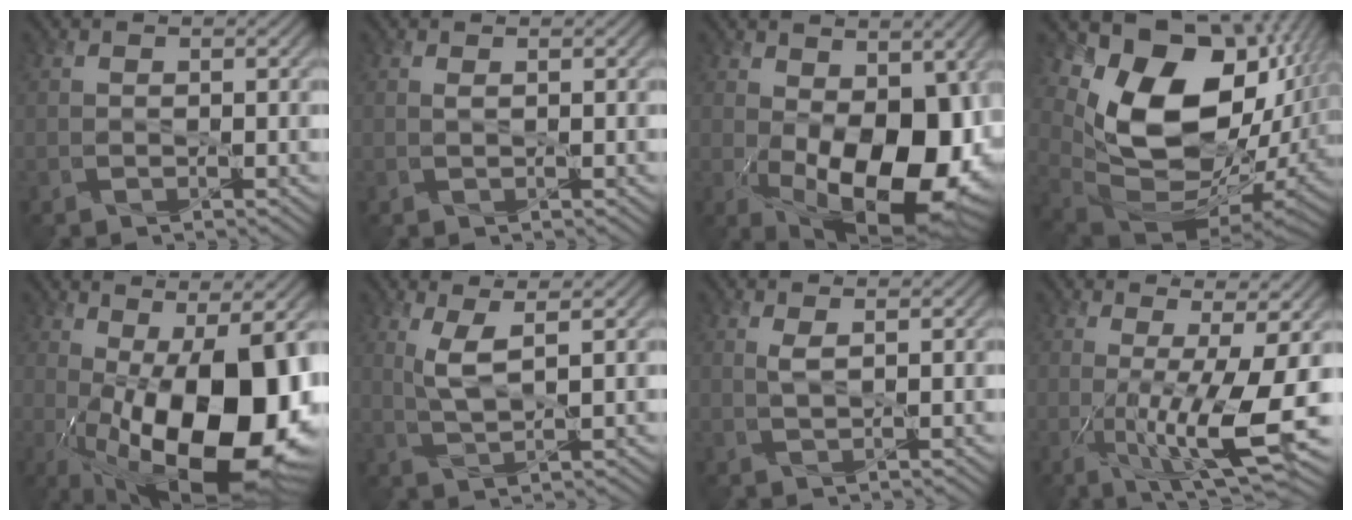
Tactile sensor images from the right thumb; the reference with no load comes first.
{"total": 0.5, "force": [0.3, 0.1, 0.4], "torque": [-0.009, 0.001, 0.005]}
{"total": 17.7, "force": [-1.8, 9.6, 14.7], "torque": [-0.215, -0.042, -0.001]}
{"total": 19.1, "force": [4.0, 13.1, 13.3], "torque": [-0.253, -0.030, 0.111]}
{"total": 20.7, "force": [-4.1, 8.1, 18.6], "torque": [-0.273, -0.009, -0.055]}
{"total": 3.8, "force": [1.7, 0.7, 3.4], "torque": [-0.080, -0.003, 0.039]}
{"total": 1.5, "force": [0.7, 0.3, 1.3], "torque": [-0.034, 0.001, 0.015]}
{"total": 11.0, "force": [-1.4, 2.3, 10.6], "torque": [-0.186, -0.004, -0.015]}